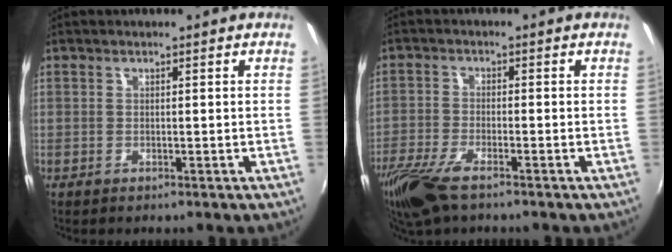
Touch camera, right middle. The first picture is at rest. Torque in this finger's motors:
{"motor_torque": [0.55, -0.53, 0.16, 0.10]}